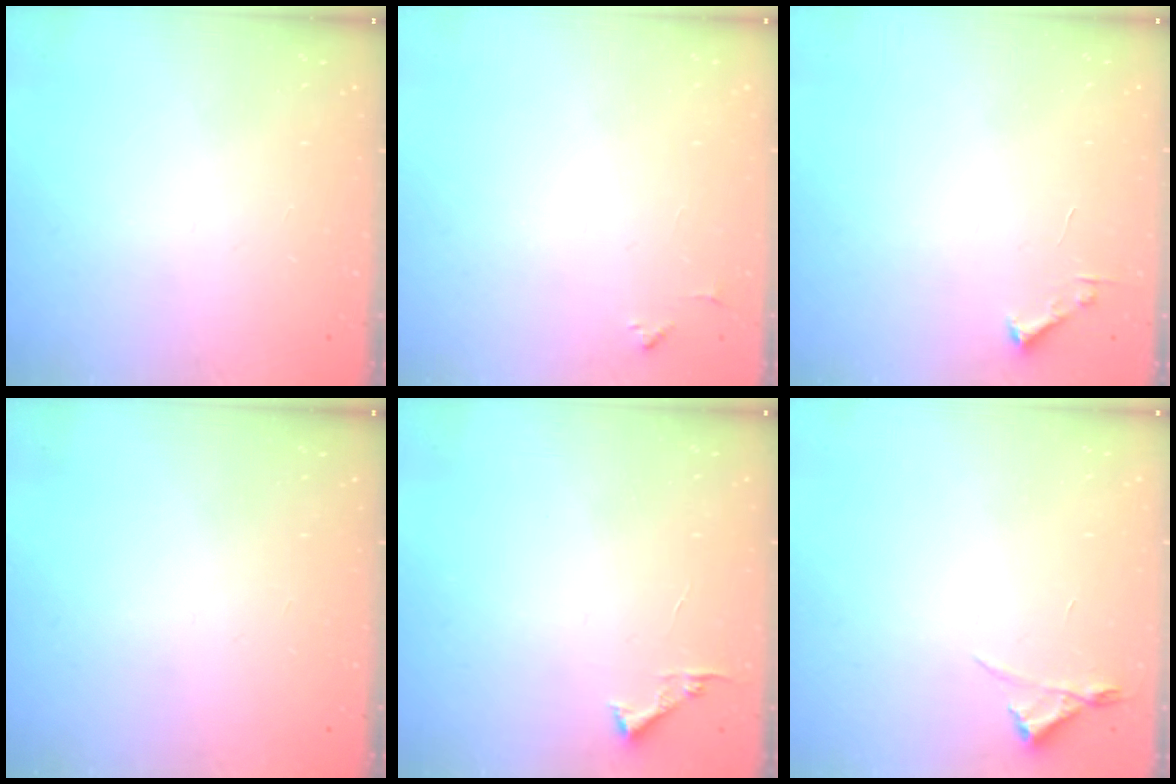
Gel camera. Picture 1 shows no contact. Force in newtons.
{"total": 4.1, "press": 4.0, "slide": 0.6}
{"total": 1.7, "press": 1.7, "slide": 0.2}
{"total": 0.0}
{"total": 3.4, "press": 3.4, "slide": 0.4}
{"total": 3.0, "press": 2.9, "slide": 0.5}